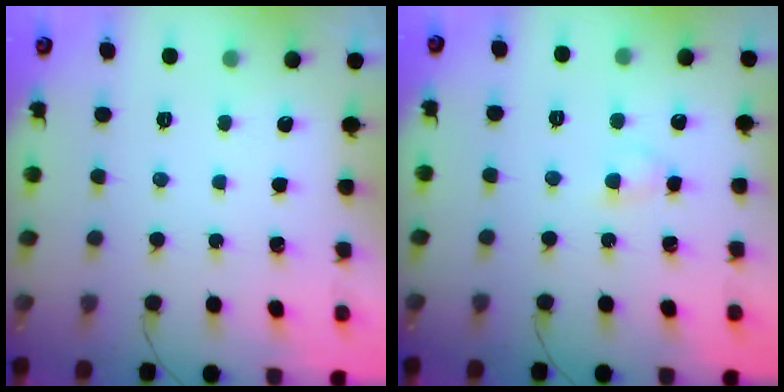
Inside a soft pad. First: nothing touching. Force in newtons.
{"total": 3.4, "press": 3.2, "slide": 1.1}